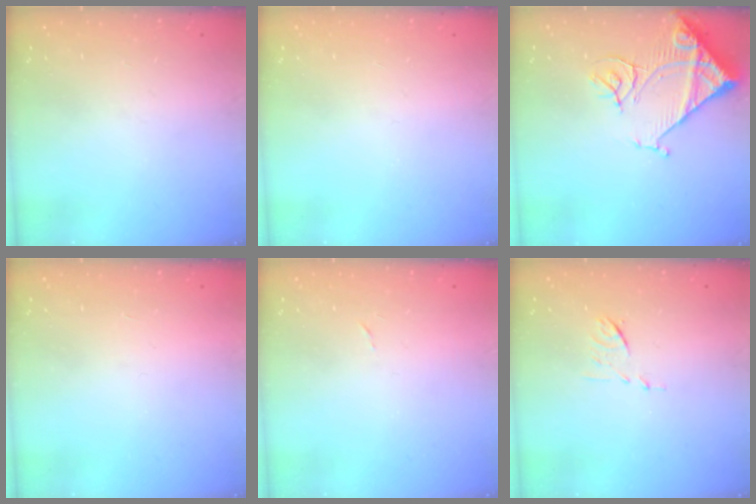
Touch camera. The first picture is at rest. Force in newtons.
{"total": 0.0}
{"total": 13.6, "press": 13.5, "slide": 1.7}
{"total": 1.7, "press": 1.7, "slide": 0.1}
{"total": 2.4, "press": 2.4, "slide": 0.4}
{"total": 6.2, "press": 6.2, "slide": 0.7}